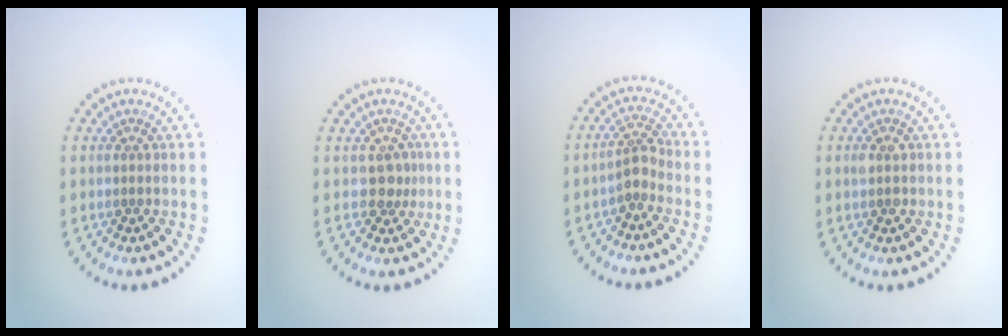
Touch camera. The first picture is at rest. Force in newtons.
{"total": 1.8, "press": 1.5, "slide": 1.1}
{"total": 2.1, "press": 1.6, "slide": 1.3}
{"total": 1.1, "press": 1.1, "slide": 0.1}